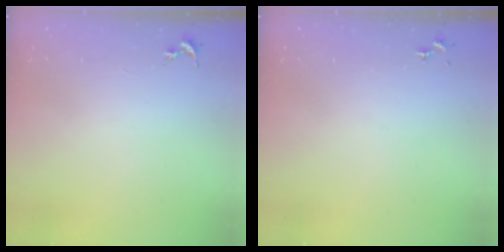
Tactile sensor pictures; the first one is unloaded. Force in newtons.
{"total": 0.0}